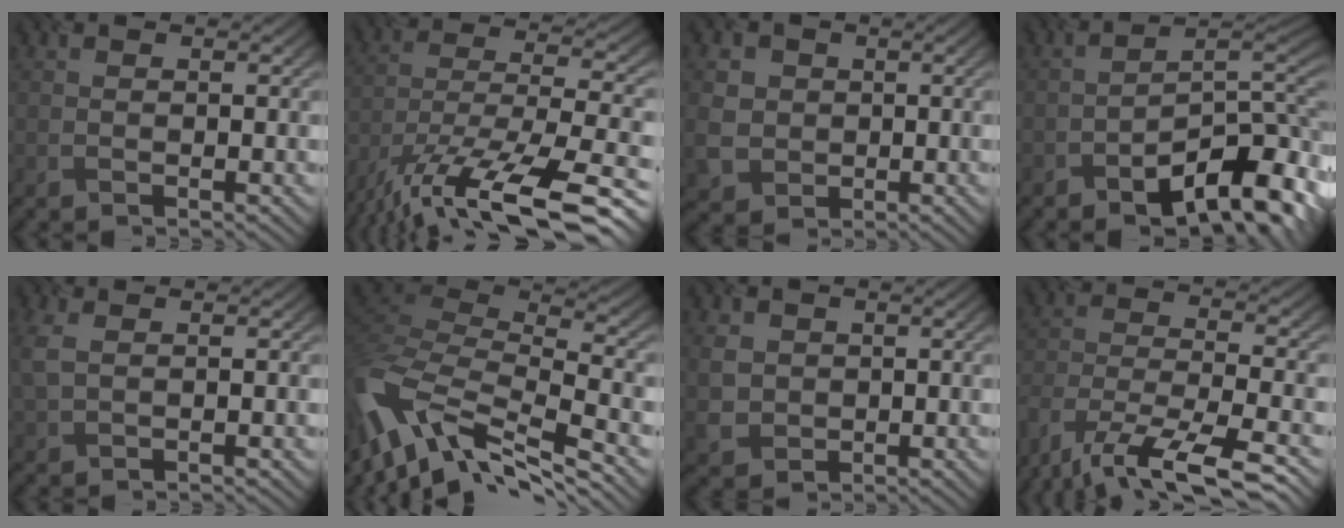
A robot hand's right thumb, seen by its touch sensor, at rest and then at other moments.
{"total": 16.2, "force": [-11.6, 5.6, 9.8], "torque": [-0.194, -0.020, -0.182]}
{"total": 4.9, "force": [0.1, 4.6, 1.7], "torque": [-0.065, -0.010, -0.003]}
{"total": 12.6, "force": [-6.6, 5.2, 9.3], "torque": [-0.120, -0.015, -0.109]}
{"total": 3.4, "force": [0.7, 1.9, 2.7], "torque": [-0.084, 0.003, 0.013]}
{"total": 13.6, "force": [-6.8, 5.2, 10.5], "torque": [-0.269, -0.002, -0.125]}
{"total": 3.6, "force": [0.5, 3.3, 1.3], "torque": [-0.041, -0.007, 0.009]}
{"total": 15.0, "force": [-12.2, 4.6, 7.5], "torque": [-0.152, -0.022, -0.193]}